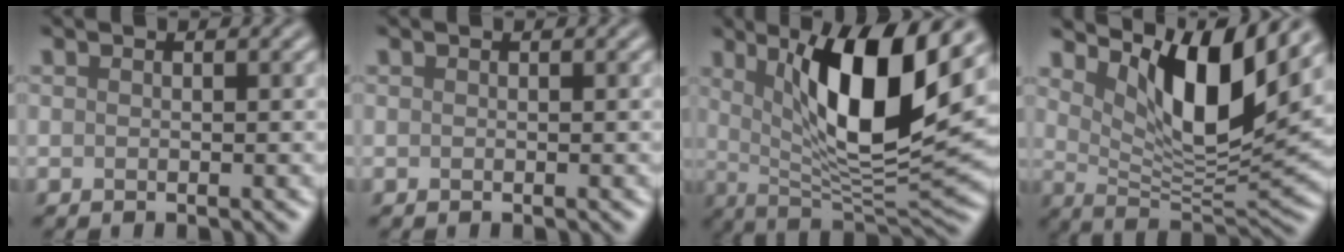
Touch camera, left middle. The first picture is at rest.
{"total": 0.0}
{"total": 11.0, "force": [3.5, 3.0, 10.0], "torque": [-0.152, -0.017, 0.065]}
{"total": 9.0, "force": [4.4, 2.7, 7.5], "torque": [-0.124, -0.020, 0.080]}